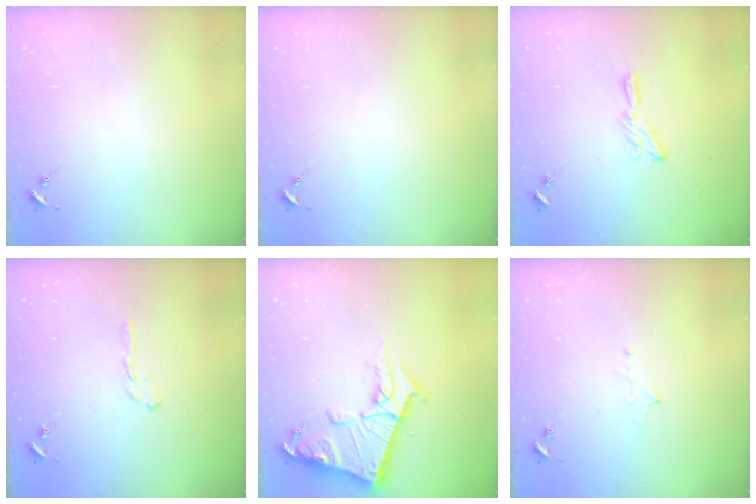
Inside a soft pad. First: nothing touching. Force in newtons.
{"total": 0.0}
{"total": 6.5, "press": 6.5, "slide": 0.3}
{"total": 5.5, "press": 5.5, "slide": 0.6}
{"total": 14.8, "press": 14.8, "slide": 1.5}
{"total": 5.8, "press": 5.7, "slide": 0.6}